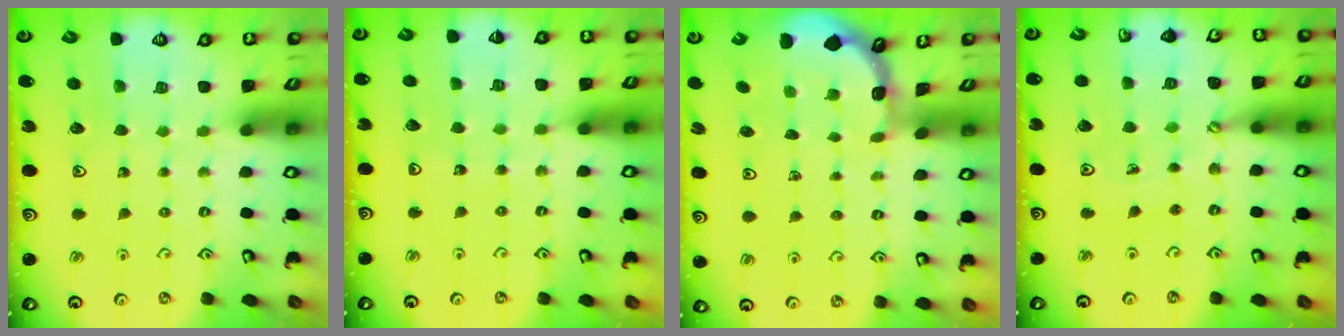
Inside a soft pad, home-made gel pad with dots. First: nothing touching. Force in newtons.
{"total": 3.7, "press": 3.7, "slide": 0.4}
{"total": 1.1, "press": 1.0, "slide": 0.1}
{"total": 9.3, "press": 9.1, "slide": 1.8}